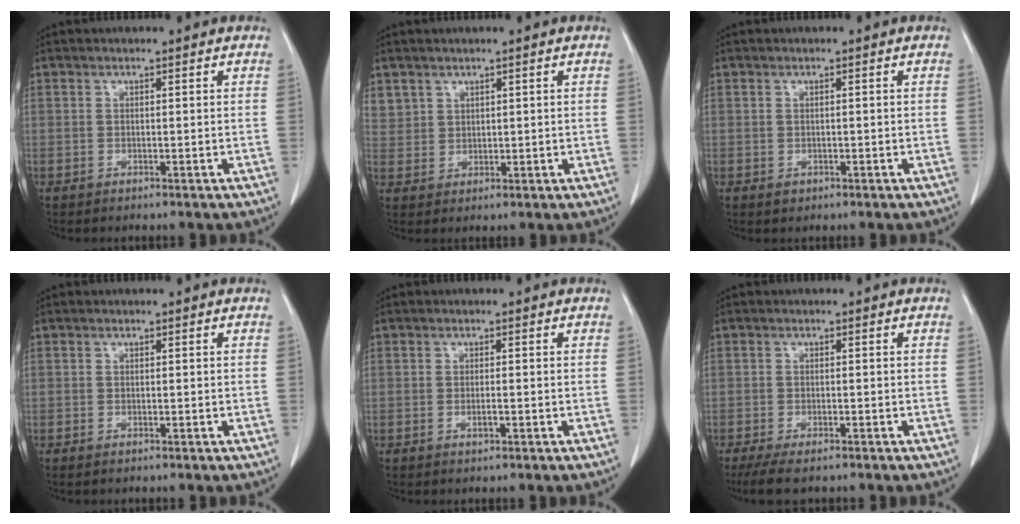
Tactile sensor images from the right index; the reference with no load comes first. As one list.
[{"total": 4.0, "force": [2.2, 3.3, 0.4], "torque": [-0.004, 0.011, 0.048]}, {"total": 1.2, "force": [-0.6, 0.9, 0.6], "torque": [-0.006, 0.002, -0.005]}, {"total": 0.7, "force": [-0.5, 0.3, 0.5], "torque": [-0.007, -0.001, -0.008]}, {"total": 1.4, "force": [-0.6, 0.3, 1.2], "torque": [-0.022, 0.000, -0.011]}, {"total": 5.8, "force": [-4.4, 1.5, 3.4], "torque": [-0.058, -0.013, -0.074]}]